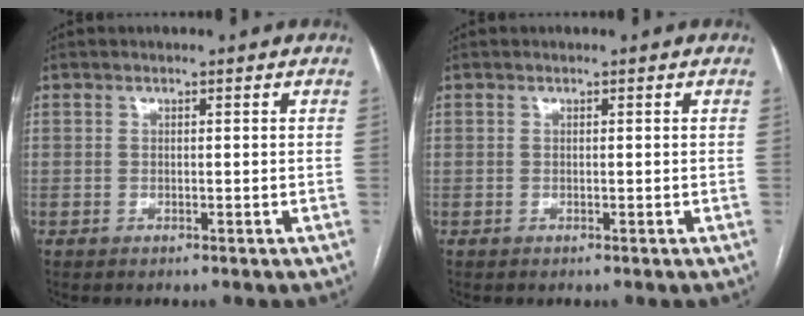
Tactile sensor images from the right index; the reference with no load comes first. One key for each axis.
{"total": 0.0}